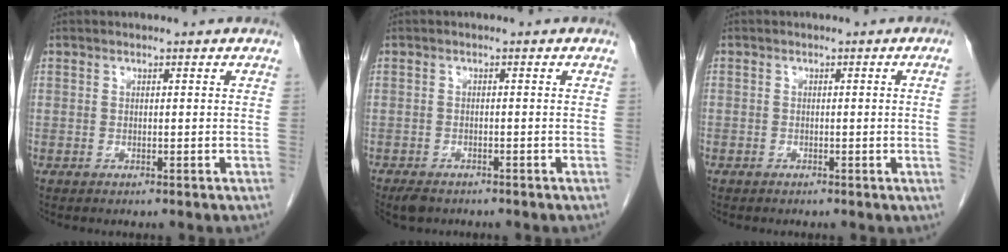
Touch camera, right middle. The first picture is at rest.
{"total": 3.6, "force": [-2.9, 1.6, 1.3], "torque": [-0.021, -0.005, -0.043]}
{"total": 1.5, "force": [-0.3, -0.6, 1.4], "torque": [-0.012, 0.000, -0.005]}